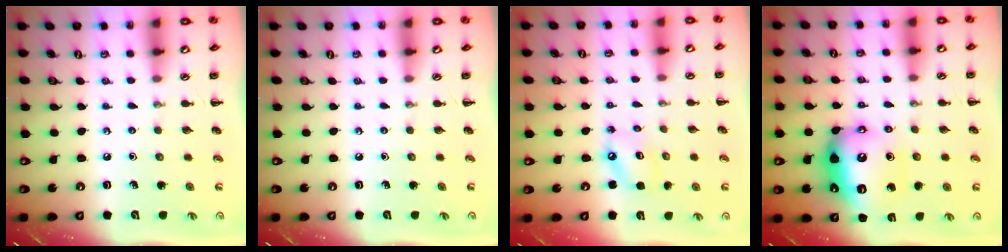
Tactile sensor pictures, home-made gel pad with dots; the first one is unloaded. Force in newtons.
{"total": 0.0}
{"total": 6.3, "press": 6.3, "slide": 1.0}
{"total": 14.1, "press": 14.0, "slide": 1.6}